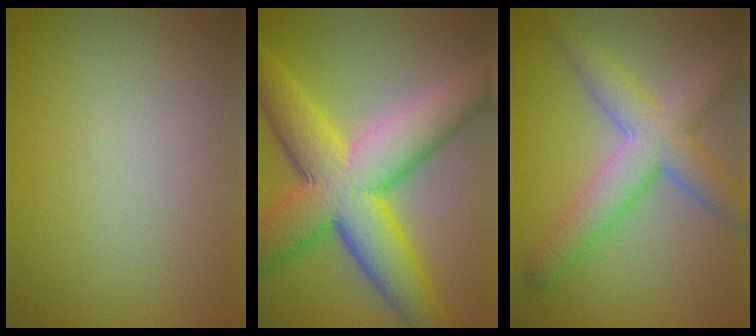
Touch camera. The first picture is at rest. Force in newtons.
{"total": 12.1, "press": 12.1, "slide": 0.2}
{"total": 5.9, "press": 5.9, "slide": 0.4}